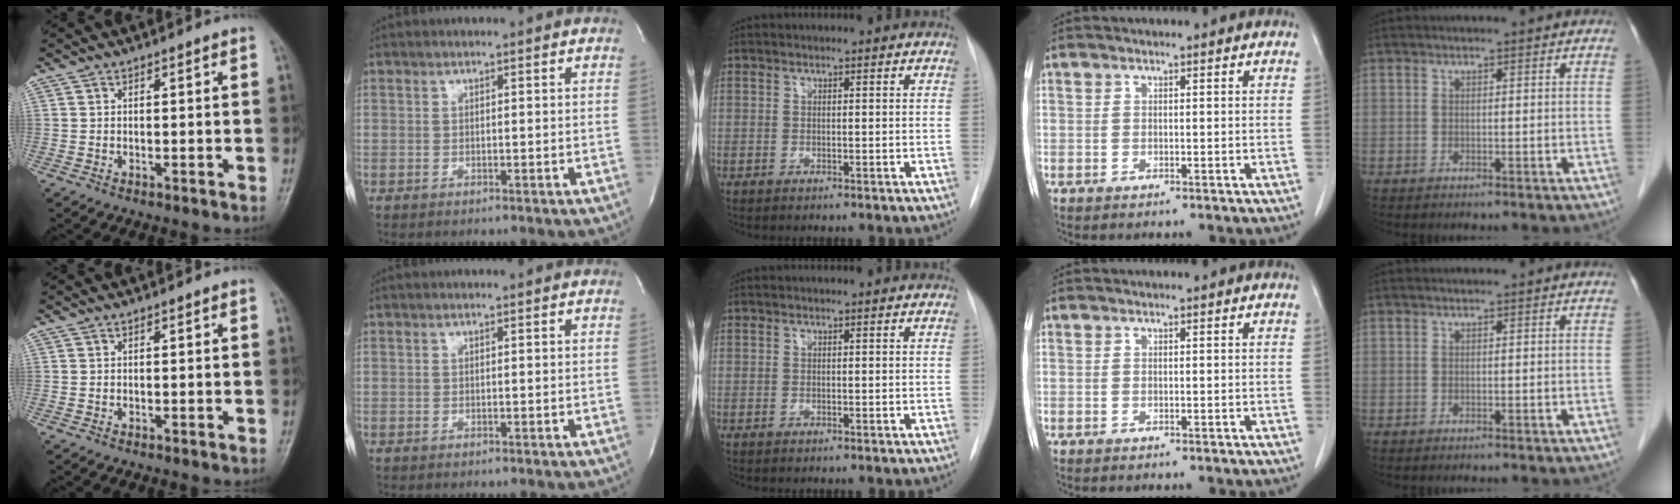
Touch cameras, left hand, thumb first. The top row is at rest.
{}